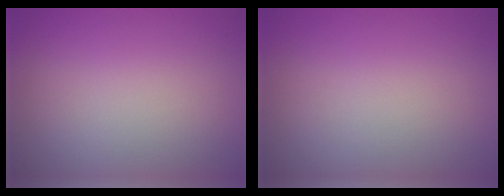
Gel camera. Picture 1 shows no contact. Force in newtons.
{"total": 0.0}